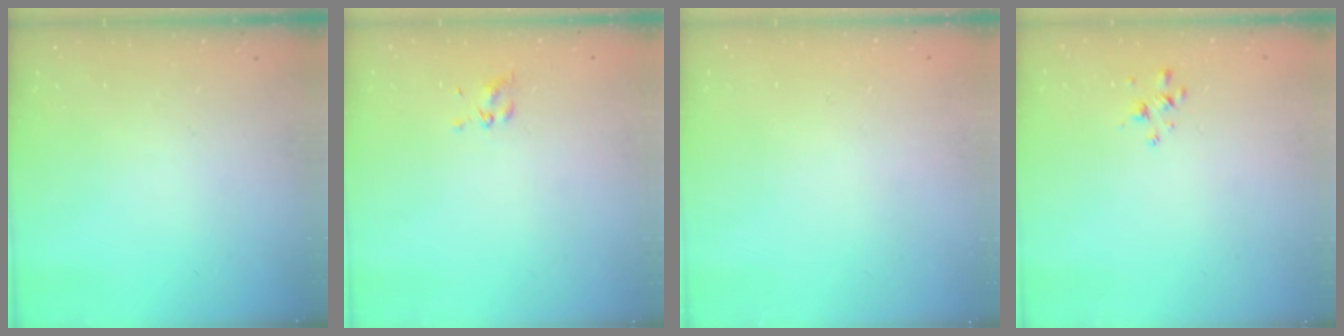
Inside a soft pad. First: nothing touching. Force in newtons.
{"total": 3.1, "press": 2.9, "slide": 1.1}
{"total": 1.7, "press": 1.7, "slide": 0.2}
{"total": 1.8, "press": 1.7, "slide": 0.4}